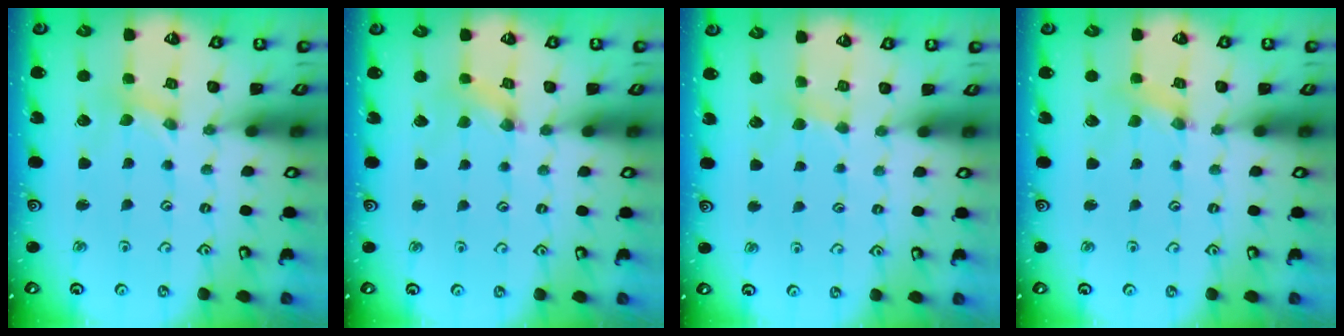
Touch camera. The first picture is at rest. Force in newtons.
{"total": 1.3, "press": 1.3, "slide": 0.3}
{"total": 2.5, "press": 2.4, "slide": 0.4}
{"total": 1.7, "press": 1.7, "slide": 0.2}